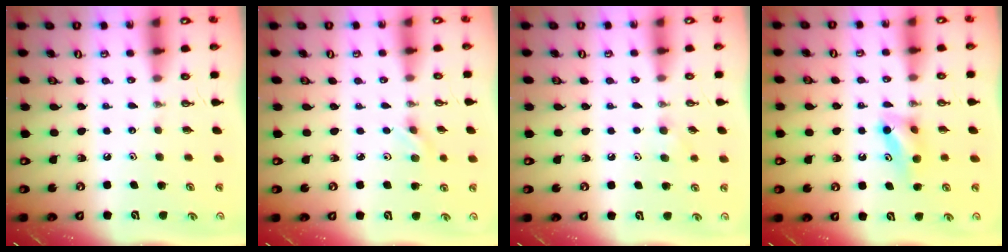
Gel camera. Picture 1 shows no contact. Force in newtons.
{"total": 2.7, "press": 2.3, "slide": 1.4}
{"total": 5.1, "press": 4.6, "slide": 2.2}
{"total": 6.2, "press": 6.2, "slide": 0.8}